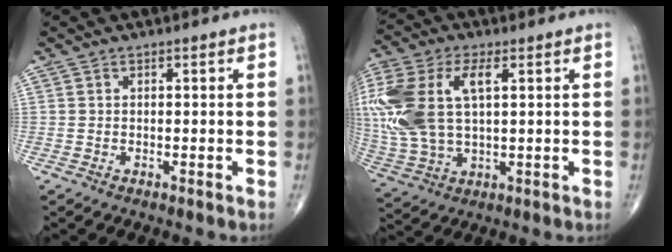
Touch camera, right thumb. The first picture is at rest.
{"total": 19.6, "force": [4.0, 10.4, 16.1], "torque": [-0.389, 0.008, 0.076]}